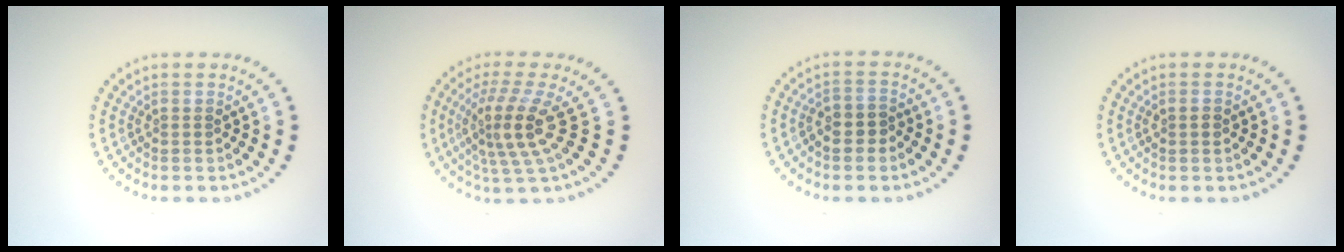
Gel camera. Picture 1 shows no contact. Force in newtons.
{"total": 4.3, "press": 3.1, "slide": 2.9}
{"total": 1.7, "press": 1.6, "slide": 0.8}
{"total": 1.1, "press": 1.1, "slide": 0.0}